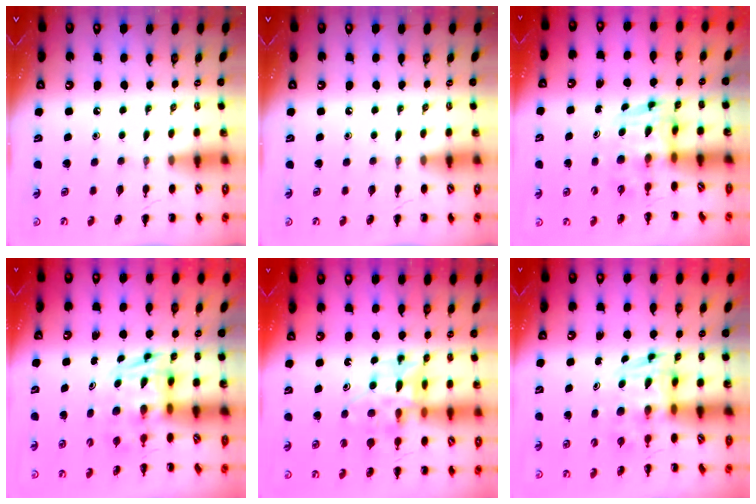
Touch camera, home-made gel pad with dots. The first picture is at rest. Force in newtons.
{"total": 0.0}
{"total": 3.7, "press": 3.7, "slide": 0.7}
{"total": 2.8, "press": 2.8, "slide": 0.5}
{"total": 12.3, "press": 11.9, "slide": 3.2}
{"total": 3.4, "press": 3.4, "slide": 0.6}